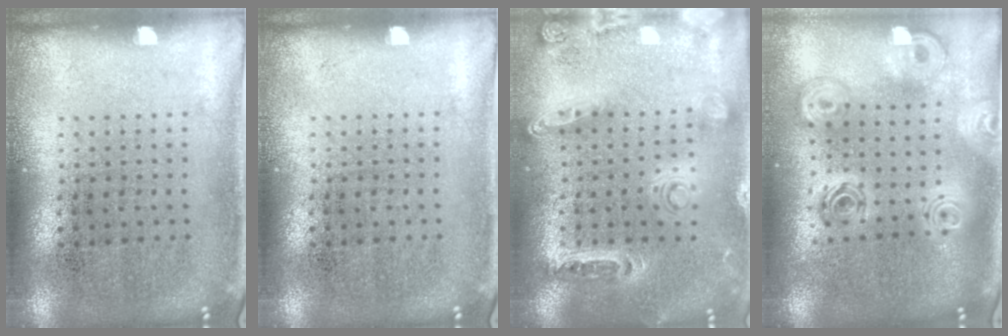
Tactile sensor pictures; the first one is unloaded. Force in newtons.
{"total": 0.0}
{"total": 1.4, "press": 1.4, "slide": 0.4}
{"total": 2.3, "press": 1.8, "slide": 1.4}